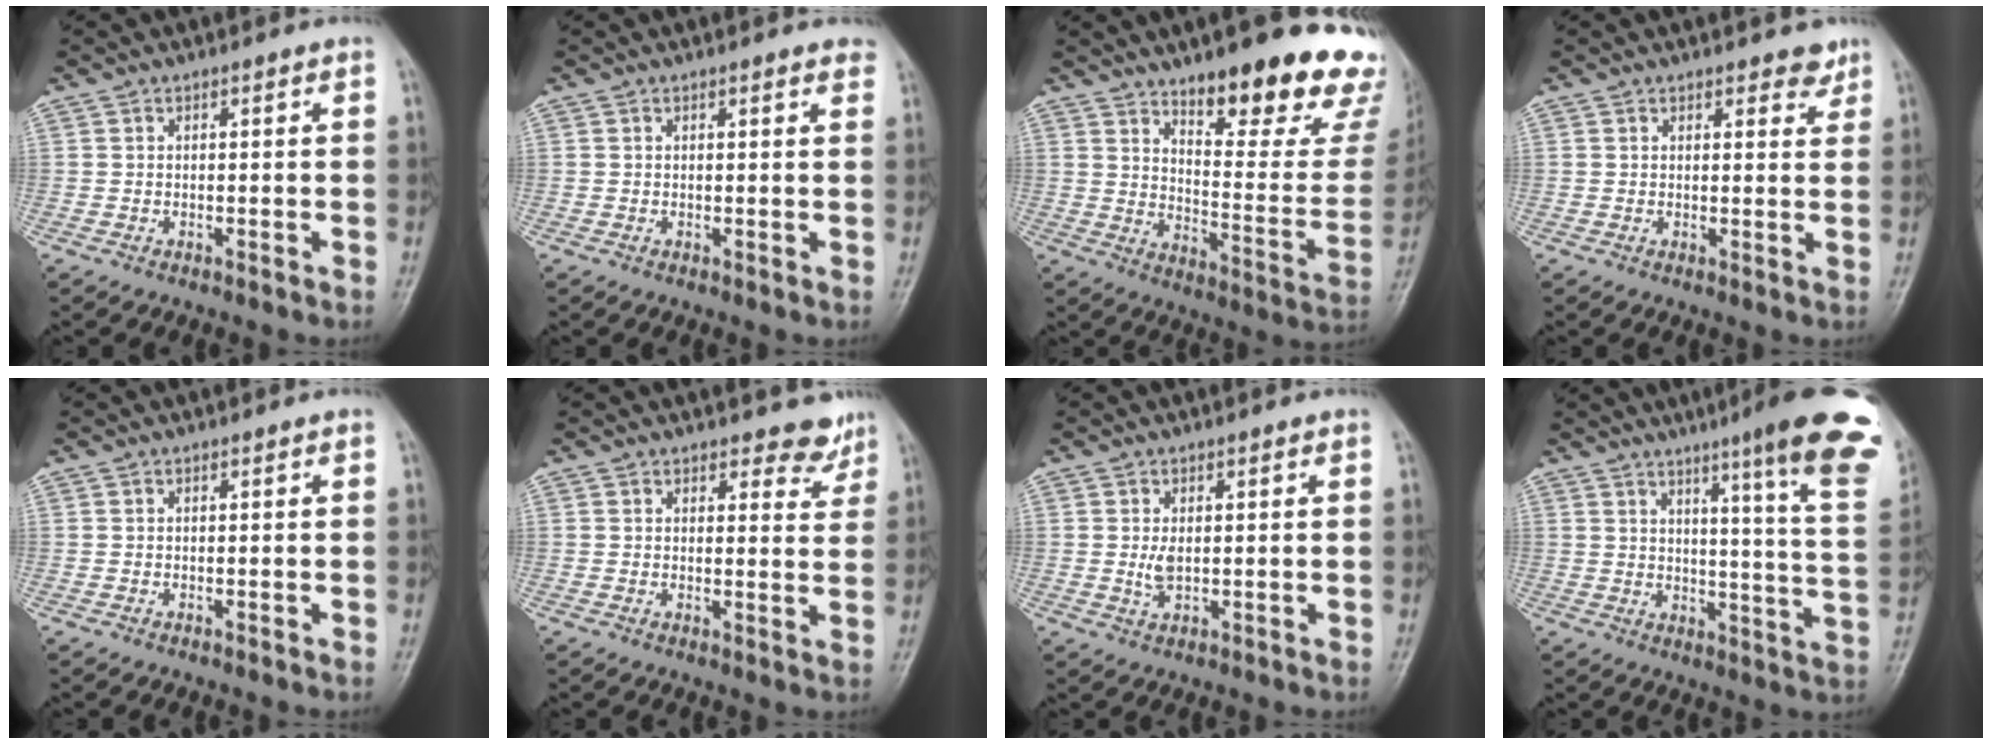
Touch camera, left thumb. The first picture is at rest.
{"total": 2.1, "force": [1.6, 0.6, 1.2], "torque": [-0.005, 0.001, 0.013]}
{"total": 24.7, "force": [16.1, 7.5, 17.2], "torque": [-0.182, -0.100, 0.224]}
{"total": 3.0, "force": [2.3, 1.4, 1.4], "torque": [0.003, -0.012, 0.027]}
{"total": 0.0}
{"total": 4.5, "force": [3.9, 2.1, 1.1], "torque": [0.015, -0.030, 0.041]}
{"total": 2.7, "force": [0.3, 1.5, 2.2], "torque": [-0.041, -0.007, 0.008]}
{"total": 20.7, "force": [12.6, 1.8, 16.3], "torque": [-0.192, -0.063, 0.151]}